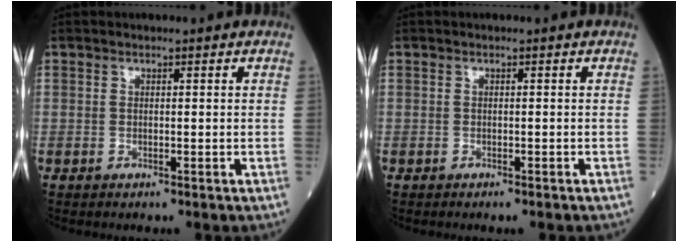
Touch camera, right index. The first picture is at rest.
{"total": 1.1, "force": [-1.0, 0.1, 0.4], "torque": [-0.004, -0.003, -0.013]}